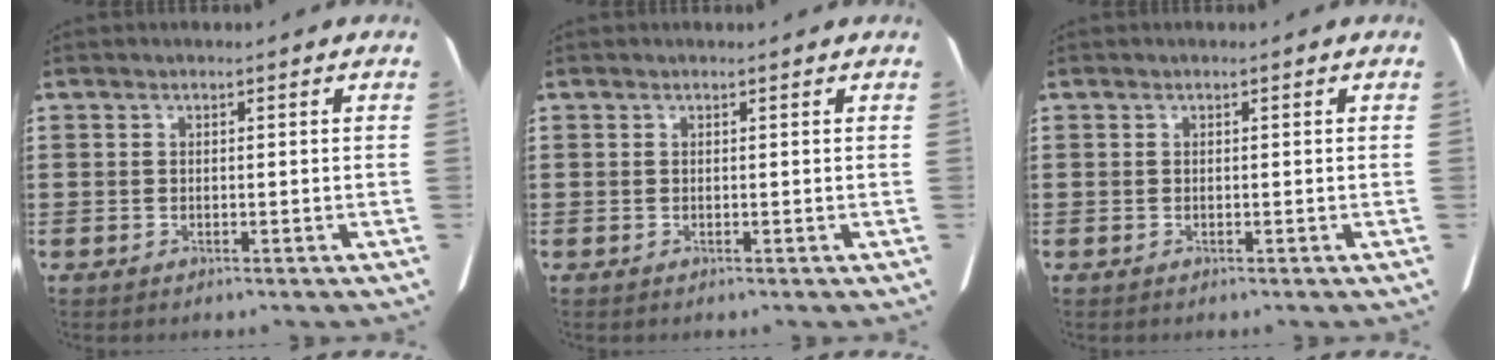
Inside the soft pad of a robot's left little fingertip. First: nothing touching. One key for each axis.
{"total": 0.0}
{"total": 0.0}